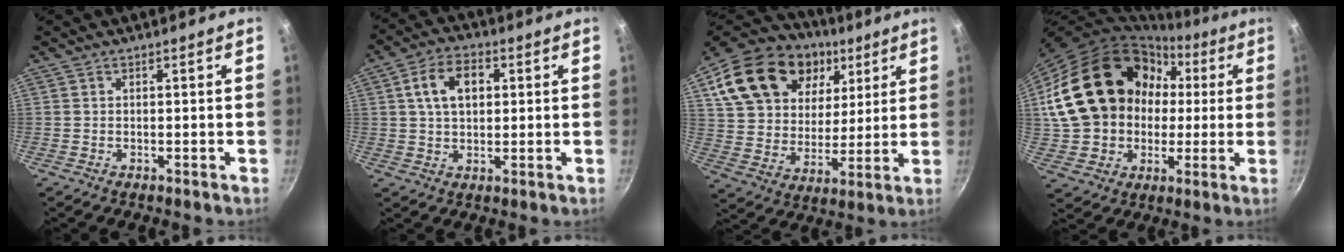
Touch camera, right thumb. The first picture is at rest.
{"total": 9.0, "force": [2.1, 5.9, 6.5], "torque": [-0.092, 0.010, 0.031]}
{"total": 26.8, "force": [11.6, 18.2, 15.9], "torque": [-0.275, -0.007, 0.208]}
{"total": 24.9, "force": [3.6, 19.8, 14.6], "torque": [-0.232, 0.052, 0.085]}